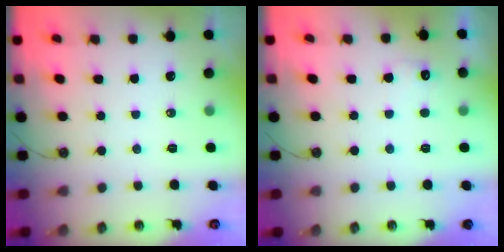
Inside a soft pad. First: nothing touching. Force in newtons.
{"total": 3.9, "press": 3.8, "slide": 1.1}